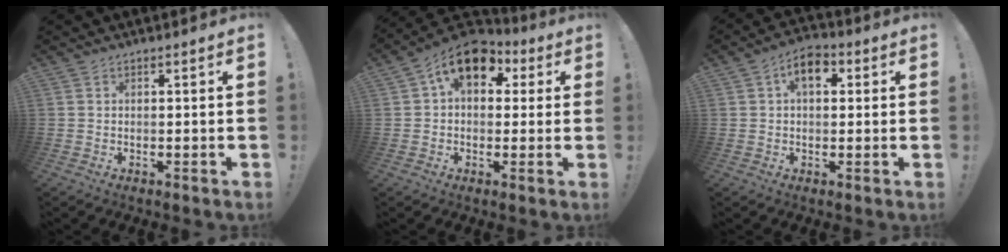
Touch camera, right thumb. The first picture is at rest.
{"total": 12.8, "force": [5.5, 8.2, 8.2], "torque": [-0.123, -0.017, 0.102]}
{"total": 7.3, "force": [2.1, 4.5, 5.4], "torque": [-0.078, 0.006, 0.035]}